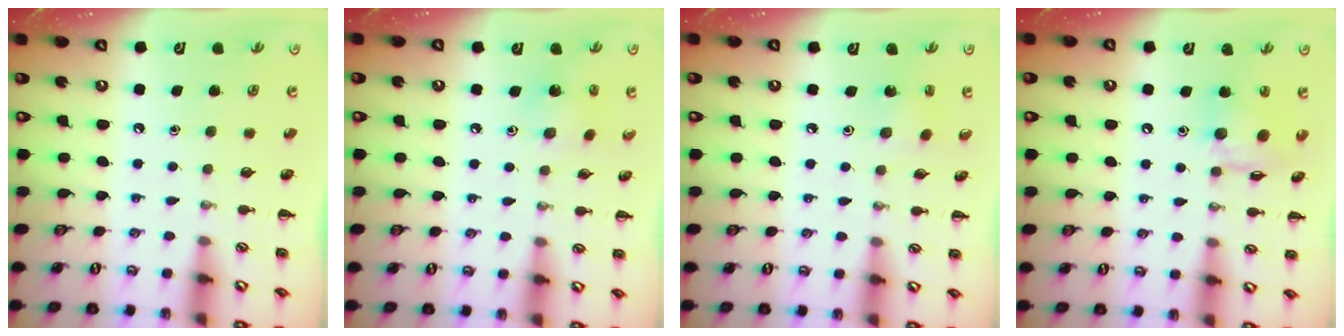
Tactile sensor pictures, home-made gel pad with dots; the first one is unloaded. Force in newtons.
{"total": 2.7, "press": 2.7, "slide": 0.6}
{"total": 1.5, "press": 1.4, "slide": 0.6}
{"total": 10.7, "press": 10.6, "slide": 1.4}